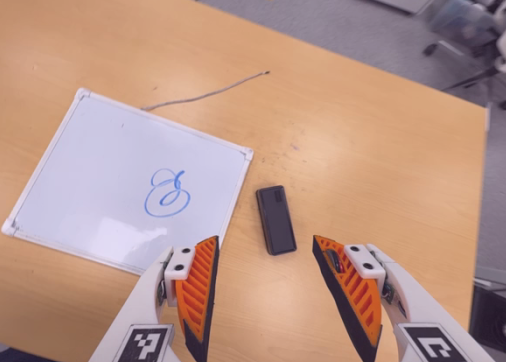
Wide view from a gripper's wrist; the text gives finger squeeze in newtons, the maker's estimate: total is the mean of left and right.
{"total": 0.0}